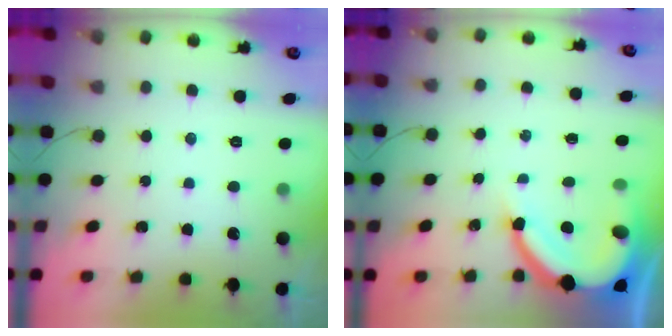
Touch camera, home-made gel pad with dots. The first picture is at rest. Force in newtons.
{"total": 10.1, "press": 10.0, "slide": 1.0}